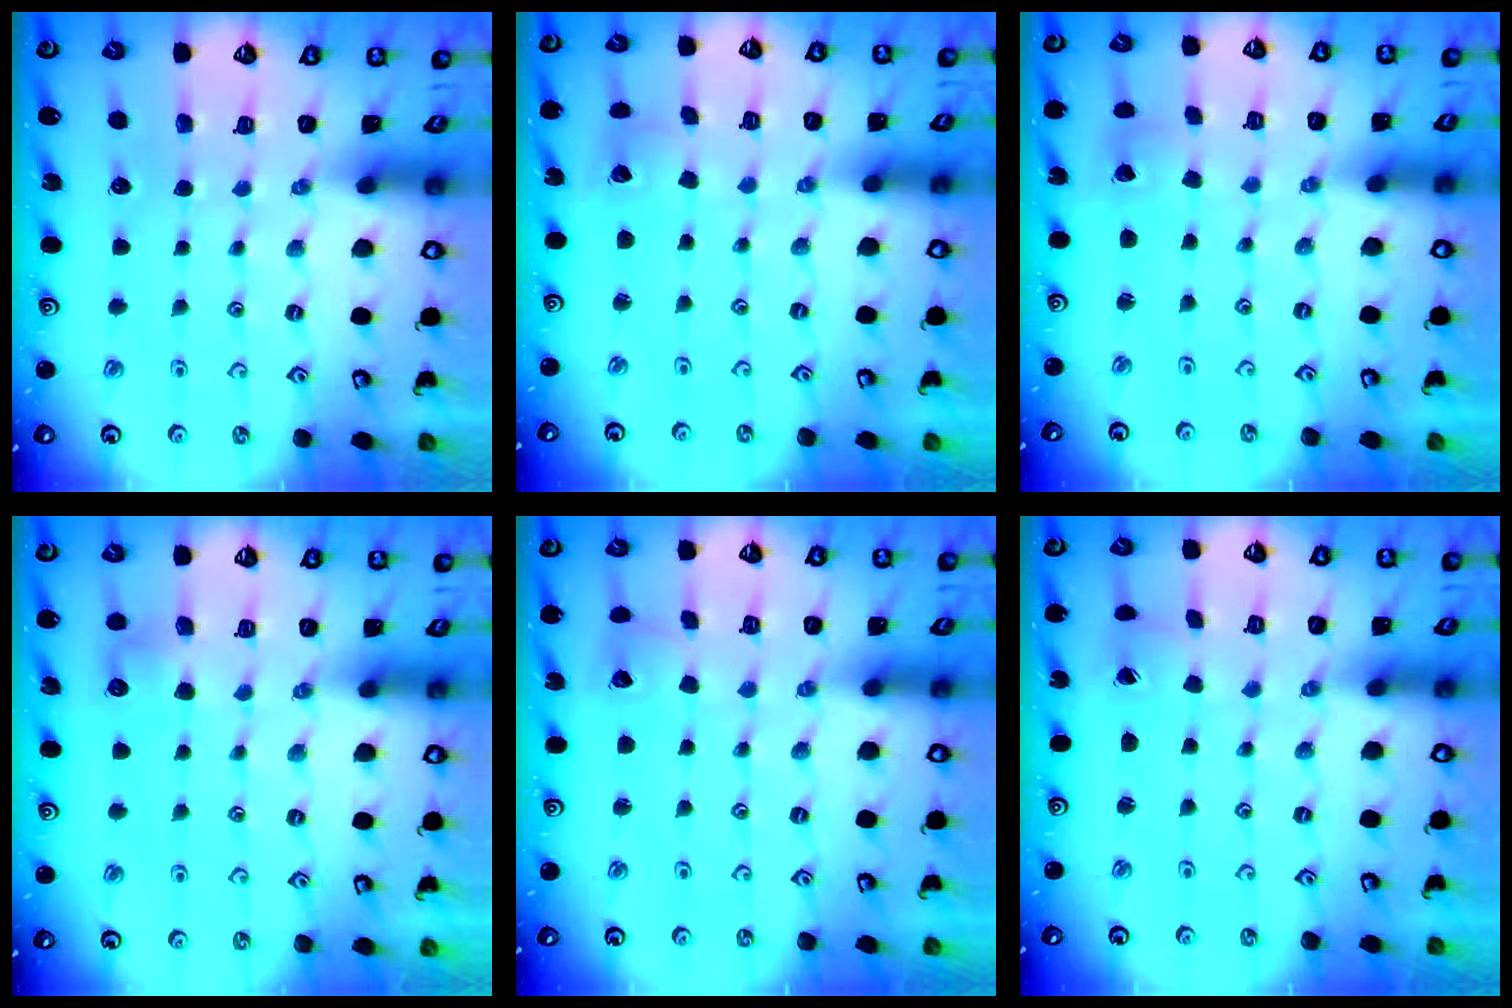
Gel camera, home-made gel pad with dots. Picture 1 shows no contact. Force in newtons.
{"total": 2.2, "press": 2.2, "slide": 0.3}
{"total": 1.9, "press": 1.9, "slide": 0.2}
{"total": 6.2, "press": 6.2, "slide": 0.9}
{"total": 2.8, "press": 2.8, "slide": 0.4}
{"total": 0.5, "press": 0.5, "slide": 0.1}